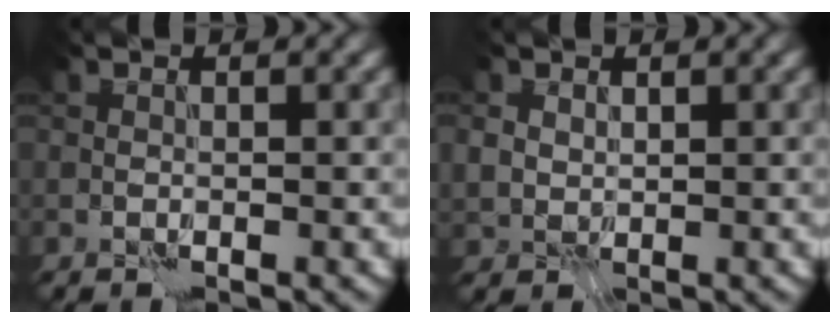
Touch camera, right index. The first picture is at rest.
{"total": 1.5, "force": [0.6, 1.3, 0.4], "torque": [-0.012, -0.001, 0.013]}